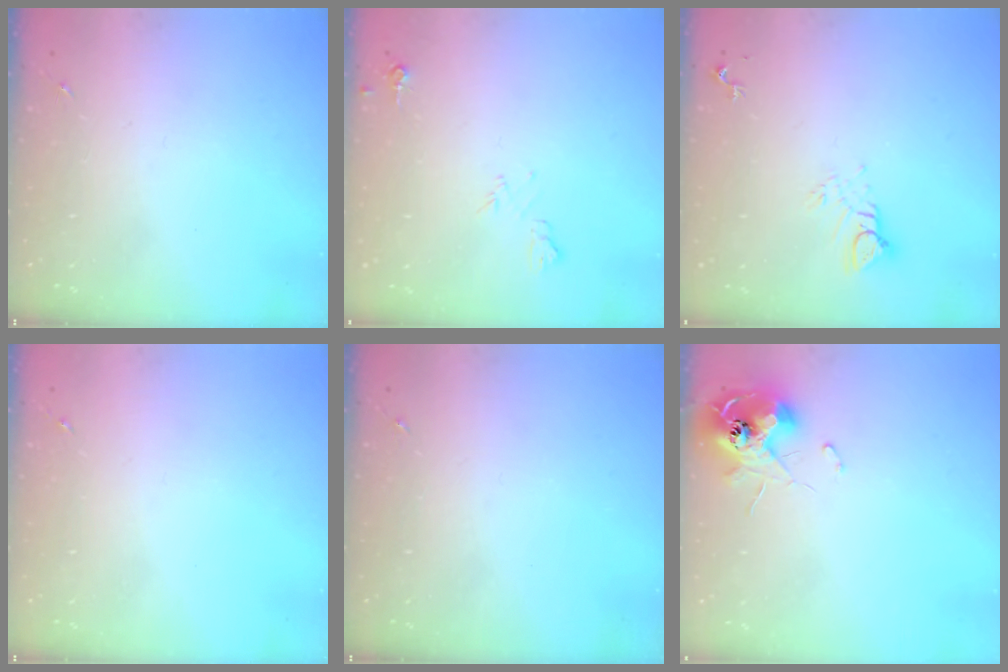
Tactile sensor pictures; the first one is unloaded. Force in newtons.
{"total": 6.4, "press": 6.3, "slide": 1.2}
{"total": 5.7, "press": 5.7, "slide": 0.3}
{"total": 0.0}
{"total": 0.0}
{"total": 11.2, "press": 11.2, "slide": 0.8}